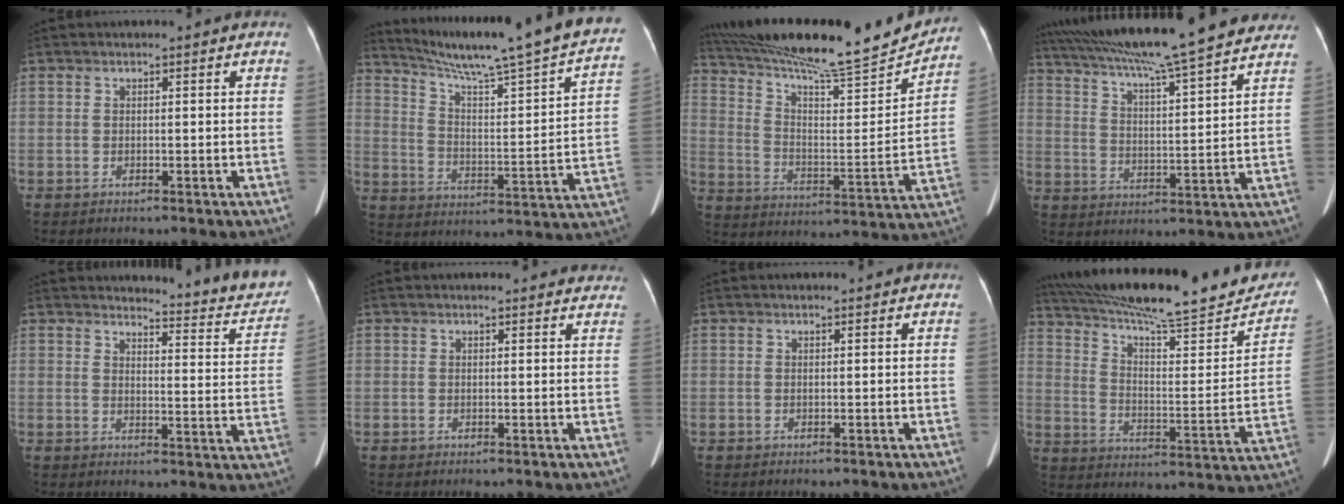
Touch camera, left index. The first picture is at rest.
{"total": 26.7, "force": [23.0, 0.2, 13.6], "torque": [-0.217, -0.058, 0.312]}
{"total": 23.7, "force": [21.7, 1.1, 9.6], "torque": [-0.171, -0.032, 0.322]}
{"total": 25.0, "force": [21.6, 0.9, 12.6], "torque": [-0.215, 0.015, 0.310]}
{"total": 12.2, "force": [11.9, 0.7, 2.6], "torque": [-0.019, -0.068, 0.122]}
{"total": 10.2, "force": [9.6, 2.3, 2.7], "torque": [-0.008, 0.010, 0.090]}
{"total": 1.1, "force": [1.1, 0.0, 0.3], "torque": [-0.007, 0.010, 0.016]}
{"total": 27.6, "force": [23.5, 4.3, 13.9], "torque": [-0.221, -0.014, 0.326]}